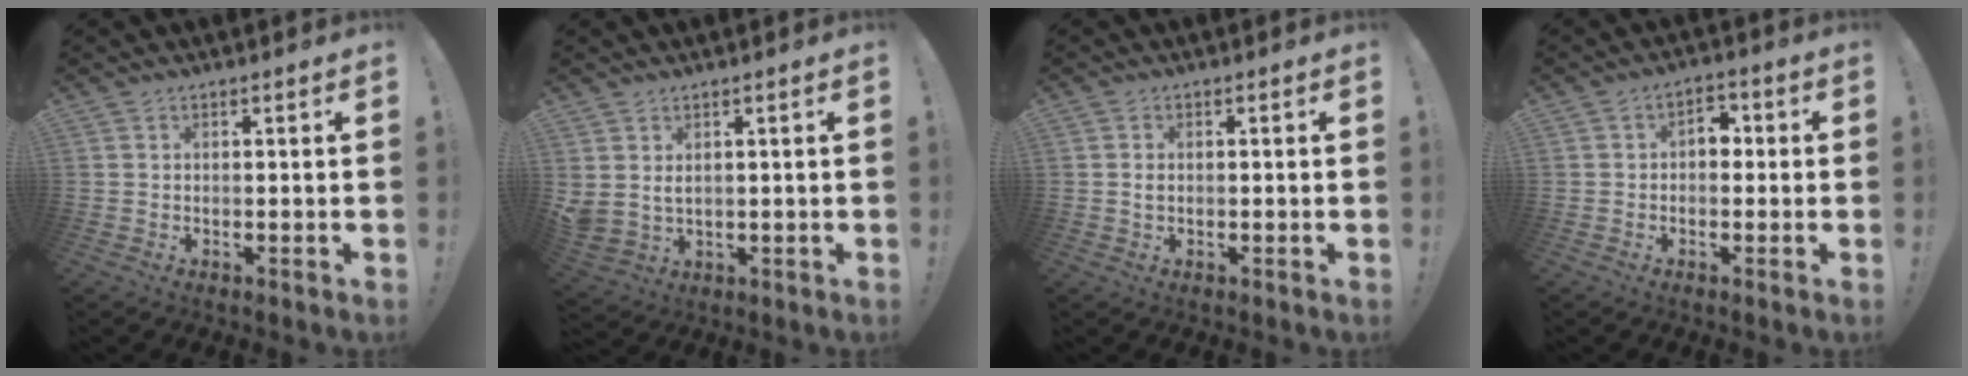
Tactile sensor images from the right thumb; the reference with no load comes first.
{"total": 3.8, "force": [2.5, 2.2, 1.8], "torque": [-0.031, -0.012, 0.048]}
{"total": 1.0, "force": [0.0, 0.6, 0.8], "torque": [-0.016, 0.004, -0.001]}
{"total": 4.9, "force": [-0.2, 3.9, 3.0], "torque": [-0.039, 0.008, -0.006]}